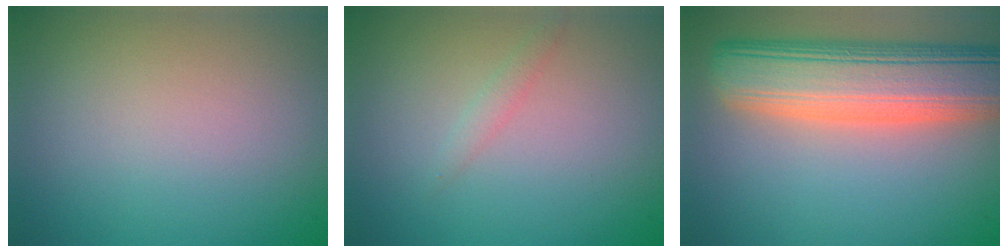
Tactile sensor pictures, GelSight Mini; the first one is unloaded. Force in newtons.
{"total": 0.9, "press": 0.9, "slide": 0.0}
{"total": 11.1, "press": 11.0, "slide": 1.1}